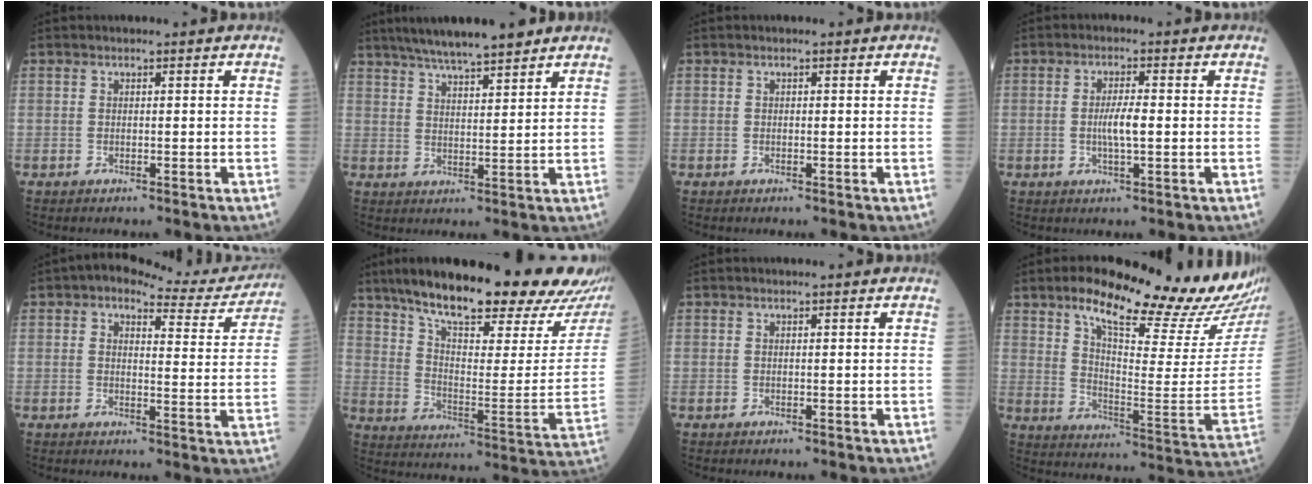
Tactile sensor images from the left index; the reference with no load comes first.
{"total": 10.5, "force": [8.6, 1.2, 6.0], "torque": [-0.093, 0.020, 0.132]}
{"total": 0.6, "force": [-0.5, 0.3, 0.0], "torque": [0.000, -0.003, -0.011]}
{"total": 3.7, "force": [-0.8, 0.7, 3.6], "torque": [-0.069, -0.005, -0.018]}
{"total": 9.8, "force": [8.8, 3.3, 3.1], "torque": [-0.025, -0.004, 0.085]}
{"total": 27.1, "force": [21.6, 5.4, 15.5], "torque": [-0.238, -0.024, 0.288]}
{"total": 0.0}
{"total": 23.9, "force": [18.9, 2.9, 14.4], "torque": [-0.208, -0.047, 0.250]}